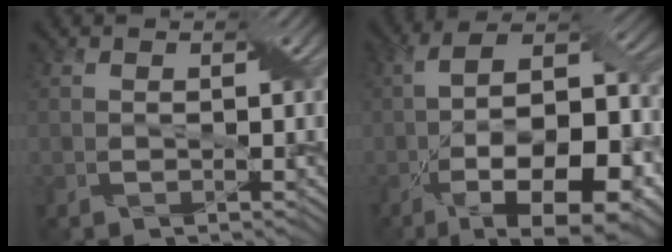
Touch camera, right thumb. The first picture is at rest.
{"total": 17.9, "force": [-7.0, 7.3, 14.8], "torque": [-0.232, -0.002, -0.100]}